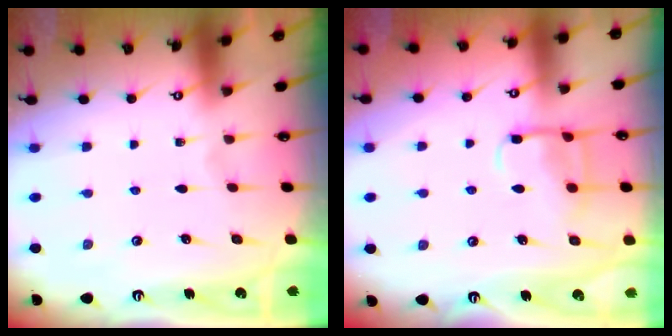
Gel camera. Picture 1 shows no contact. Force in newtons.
{"total": 9.5, "press": 9.5, "slide": 0.9}